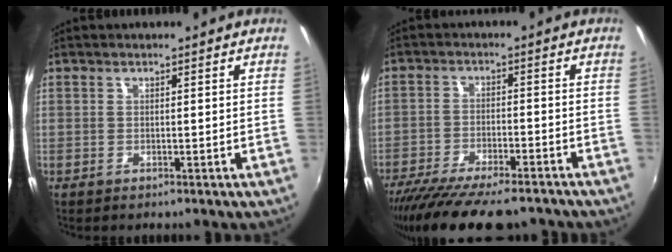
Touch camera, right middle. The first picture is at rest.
{"total": 17.3, "force": [-14.4, 3.6, 8.8], "torque": [-0.172, -0.043, -0.225]}